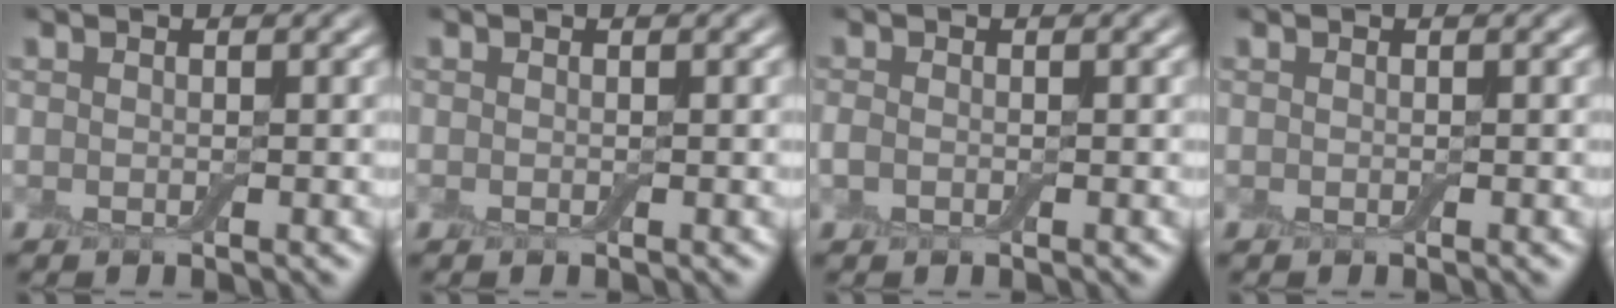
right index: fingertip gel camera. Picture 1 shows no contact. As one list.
[{"total": 0.0}, {"total": 0.7, "force": [-0.3, 0.5, 0.5], "torque": [-0.013, -0.002, -0.007]}, {"total": 0.0}]